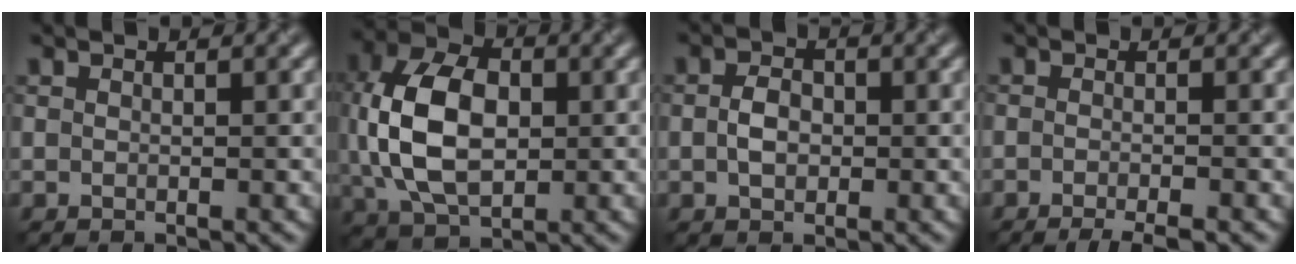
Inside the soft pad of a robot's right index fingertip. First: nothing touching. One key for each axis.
{"total": 10.1, "fx": -0.1, "fy": 6.8, "fz": 7.5, "tx": -0.174, "ty": 0.016, "tz": 0.004}
{"total": 2.1, "fx": -0.7, "fy": 1.5, "fz": 1.4, "tx": -0.027, "ty": 0.009, "tz": -0.007}
{"total": 3.2, "fx": -2.3, "fy": 0.5, "fz": 2.2, "tx": -0.020, "ty": 0.005, "tz": -0.033}